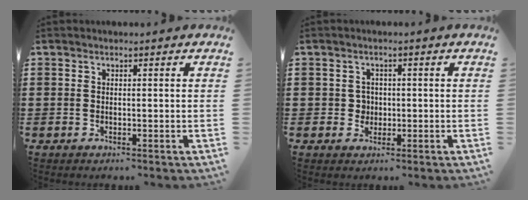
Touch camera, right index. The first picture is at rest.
{"total": 2.1, "force": [-0.2, 2.0, 0.8], "torque": [-0.021, 0.006, -0.005]}